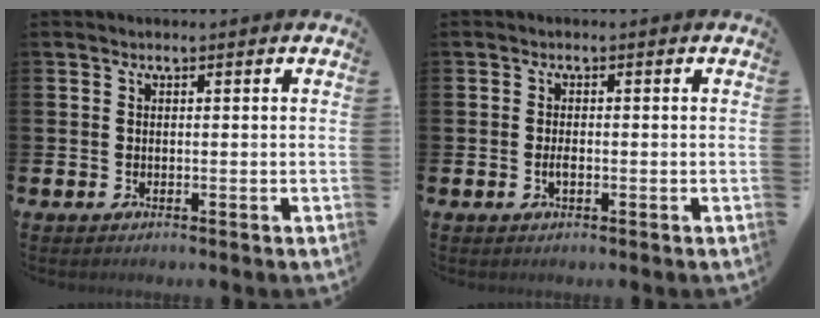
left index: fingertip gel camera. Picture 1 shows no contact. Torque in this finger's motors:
{"motor_torque": [0.23, -0.10, 0.00, 0.06]}